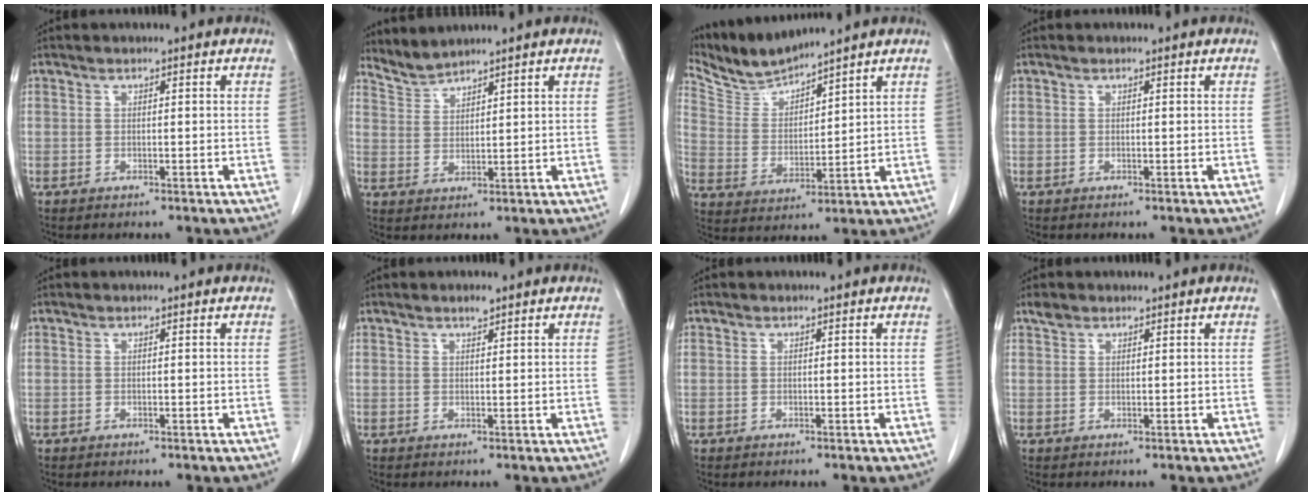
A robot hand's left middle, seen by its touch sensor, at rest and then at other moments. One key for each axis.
{"total": 3.3, "fx": 3.2, "fy": -0.4, "fz": -0.5, "tx": 0.005, "ty": 0.000, "tz": 0.072}
{"total": 7.3, "fx": 7.2, "fy": -0.4, "fz": 0.5, "tx": -0.030, "ty": 0.000, "tz": 0.160}
{"total": 0.0}
{"total": 0.0}
{"total": 1.1, "fx": 0.9, "fy": 0.2, "fz": 0.5, "tx": -0.016, "ty": -0.002, "tz": 0.017}
{"total": 0.0}
{"total": 1.4, "fx": 1.1, "fy": 0.8, "fz": 0.3, "tx": -0.011, "ty": 0.008, "tz": 0.022}